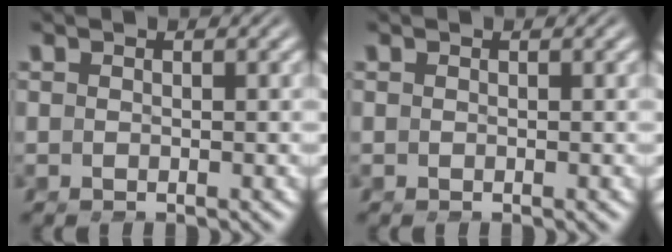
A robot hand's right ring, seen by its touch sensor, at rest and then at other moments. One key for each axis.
{"total": 0.0}